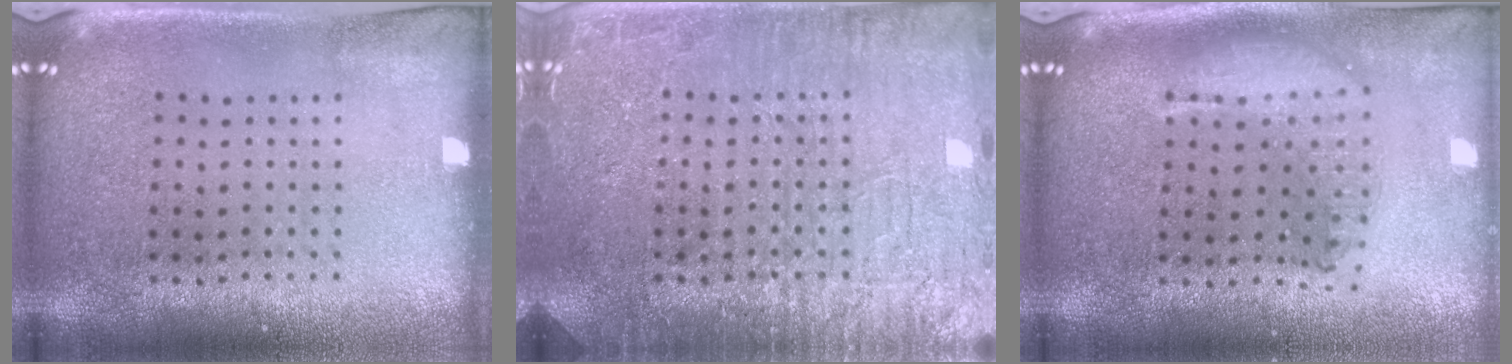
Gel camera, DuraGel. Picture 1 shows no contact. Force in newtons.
{"total": 6.3, "press": 6.2, "slide": 1.0}
{"total": 1.9, "press": 1.6, "slide": 1.0}